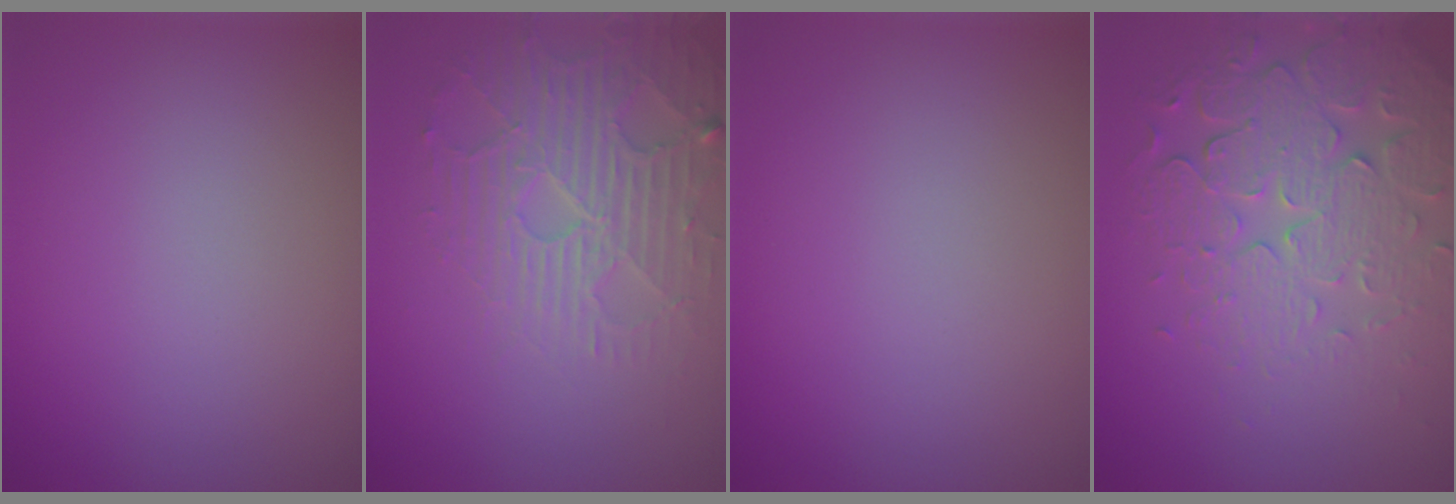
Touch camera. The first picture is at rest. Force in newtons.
{"total": 4.8, "press": 3.7, "slide": 3.0}
{"total": 0.0}
{"total": 6.9, "press": 5.2, "slide": 4.6}